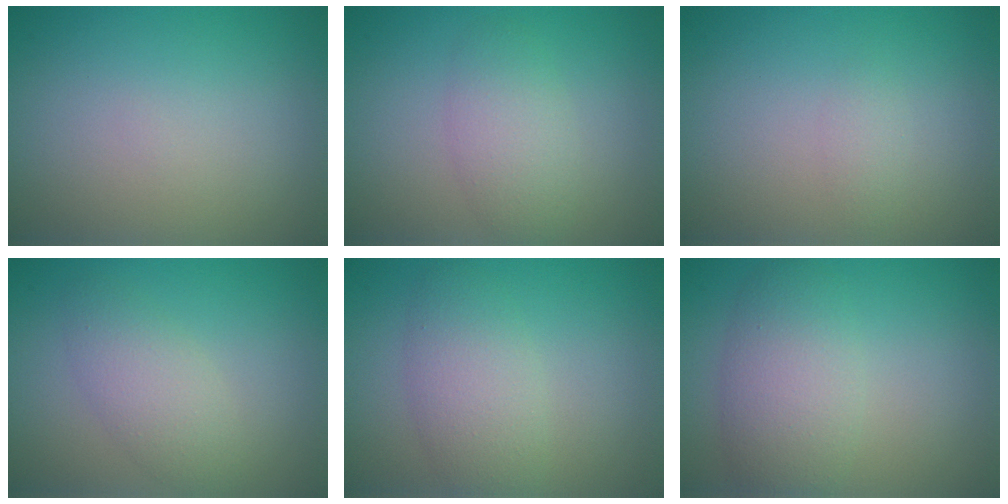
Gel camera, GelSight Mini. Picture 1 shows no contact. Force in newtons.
{"total": 3.0, "press": 3.0, "slide": 0.2}
{"total": 0.9, "press": 0.9, "slide": 0.0}
{"total": 2.9, "press": 2.9, "slide": 0.1}
{"total": 3.7, "press": 3.7, "slide": 0.2}
{"total": 4.5, "press": 4.5, "slide": 0.2}